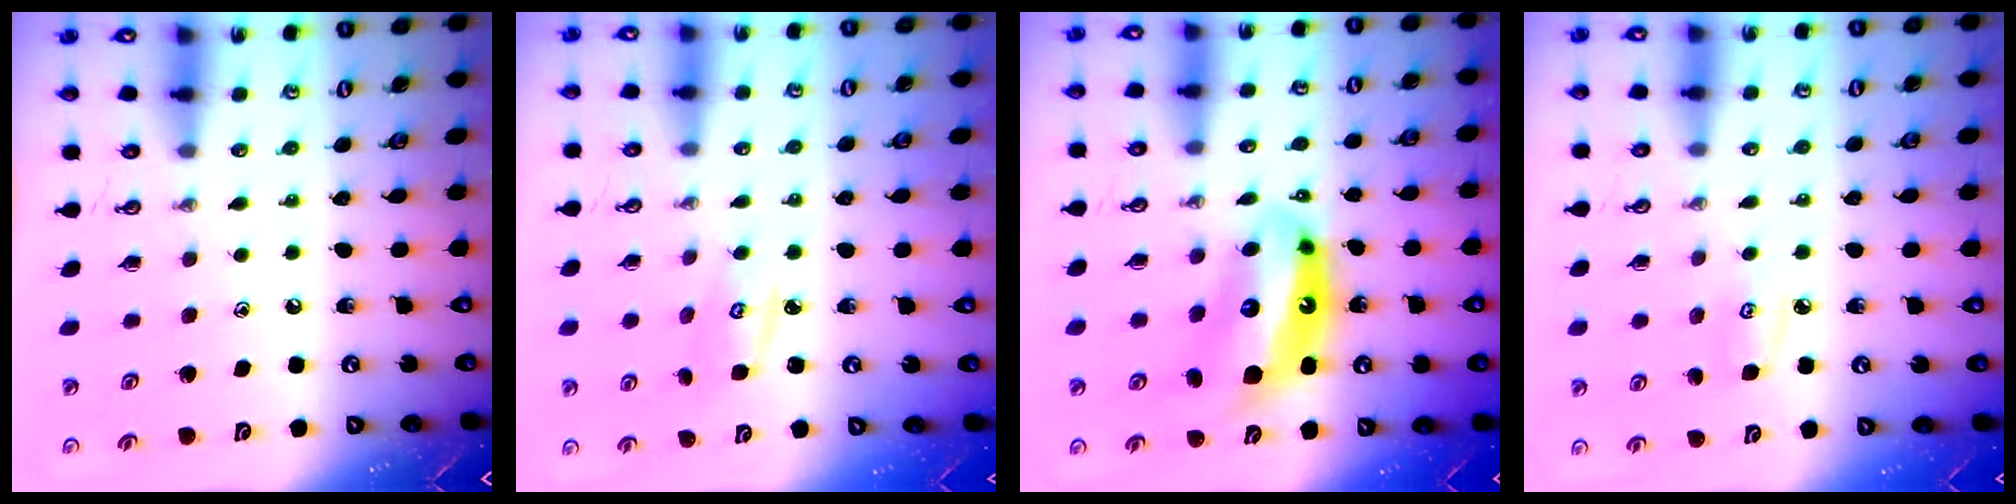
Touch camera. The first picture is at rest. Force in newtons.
{"total": 2.8, "press": 2.8, "slide": 0.2}
{"total": 13.8, "press": 13.7, "slide": 1.3}
{"total": 4.7, "press": 4.6, "slide": 0.5}